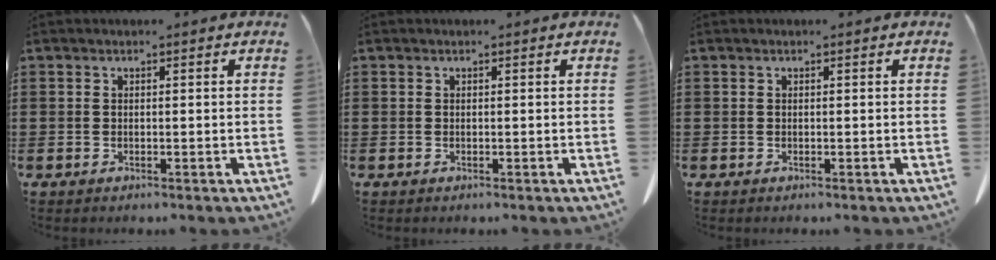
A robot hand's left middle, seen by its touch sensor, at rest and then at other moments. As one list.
[{"total": 0.0}, {"total": 0.0}]